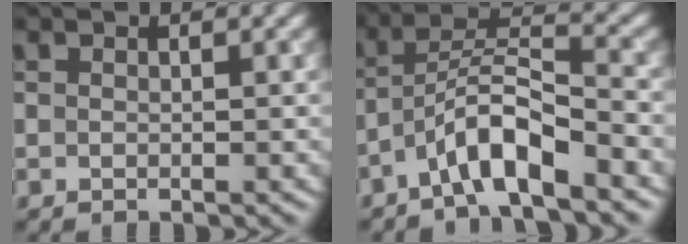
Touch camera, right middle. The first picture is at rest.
{"total": 5.4, "force": [-3.4, 1.2, 4.0], "torque": [-0.071, 0.017, -0.066]}